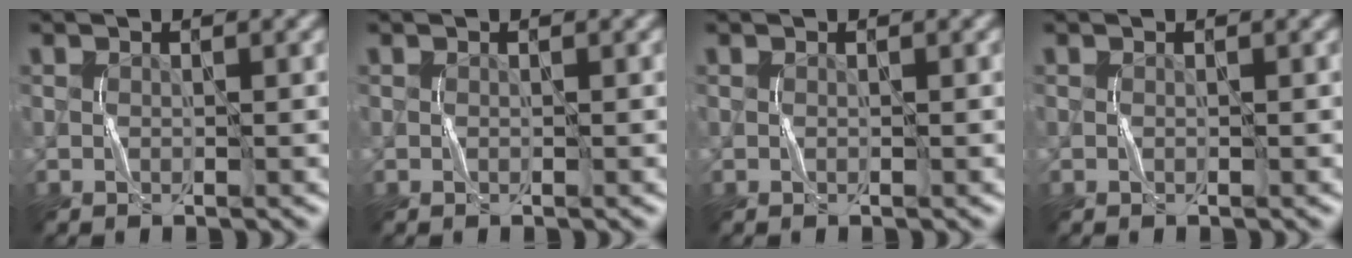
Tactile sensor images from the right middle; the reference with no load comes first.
{"total": 0.0}
{"total": 0.0}
{"total": 0.0}